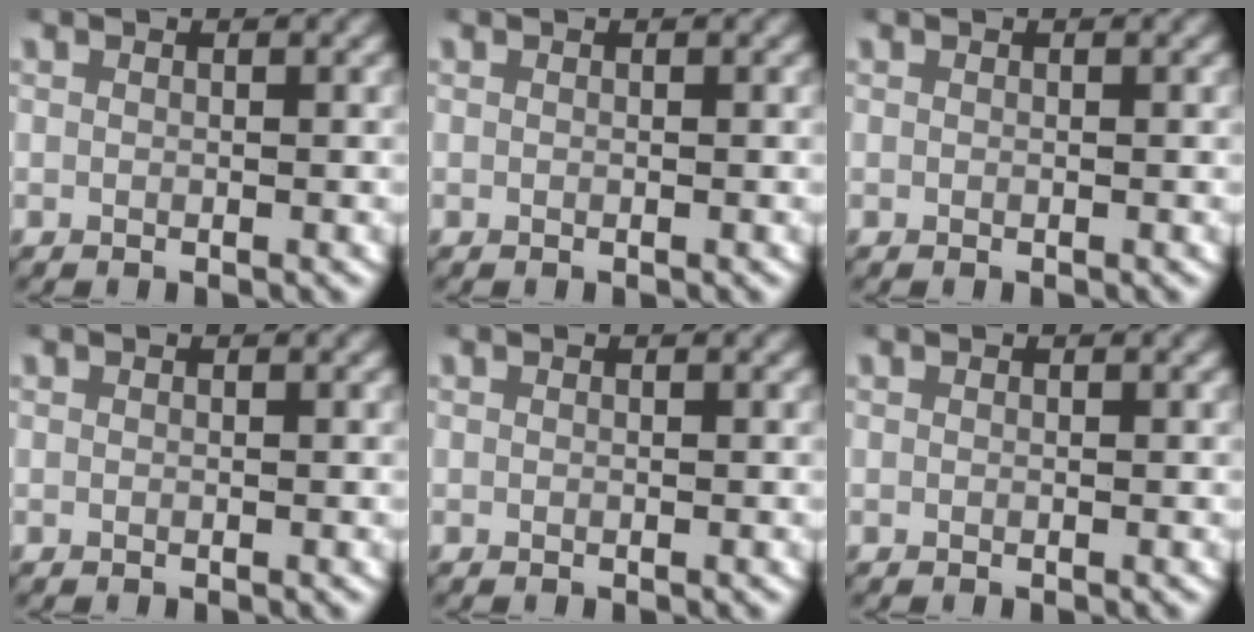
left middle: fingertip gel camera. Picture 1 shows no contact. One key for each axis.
{"total": 0.0}
{"total": 0.0}
{"total": 0.0}
{"total": 0.0}
{"total": 0.0}